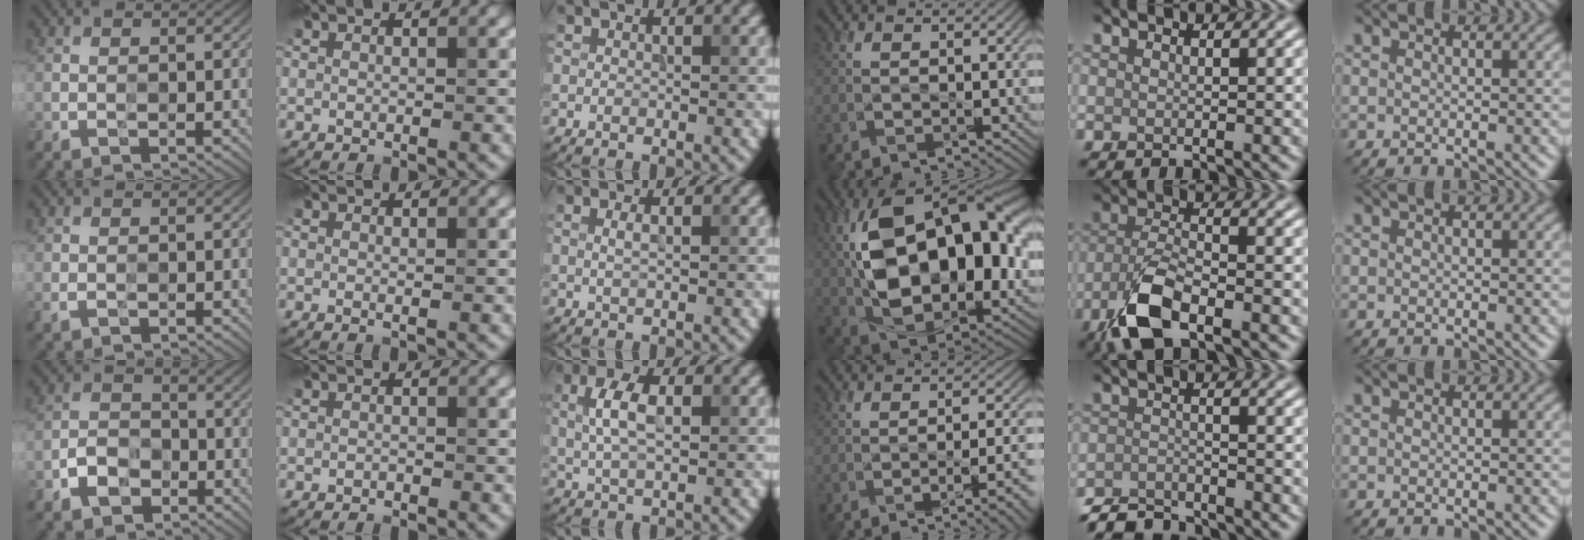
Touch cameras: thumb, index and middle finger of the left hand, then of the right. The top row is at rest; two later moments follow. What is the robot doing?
{"motion": "wipe", "object": "glasses"}